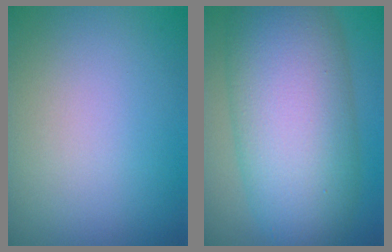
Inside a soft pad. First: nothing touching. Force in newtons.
{"total": 12.7, "press": 12.7, "slide": 0.3}